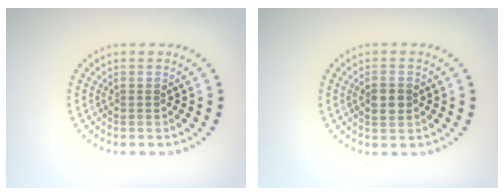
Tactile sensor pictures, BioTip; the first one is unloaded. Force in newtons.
{"total": 2.1, "press": 2.1, "slide": 0.0}